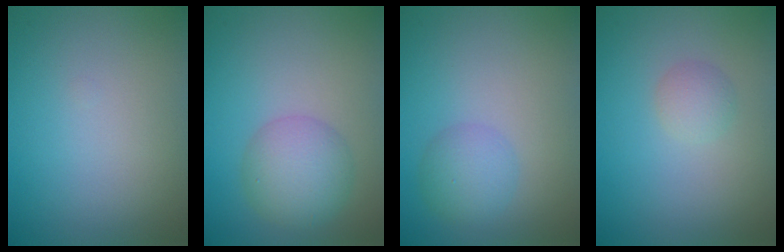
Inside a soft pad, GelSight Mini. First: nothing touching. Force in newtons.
{"total": 4.6, "press": 4.6, "slide": 0.1}
{"total": 2.8, "press": 2.8, "slide": 0.1}
{"total": 1.5, "press": 1.4, "slide": 0.1}